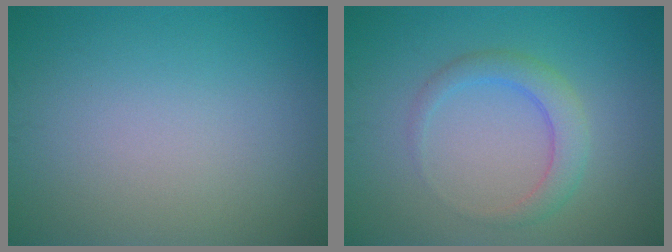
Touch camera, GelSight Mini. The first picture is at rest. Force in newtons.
{"total": 2.8, "press": 2.8, "slide": 0.1}